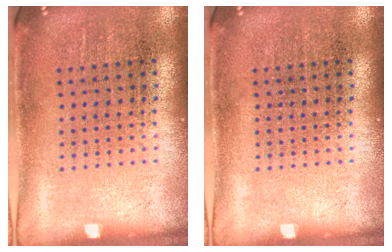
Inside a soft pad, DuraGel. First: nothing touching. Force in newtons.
{"total": 0.0}